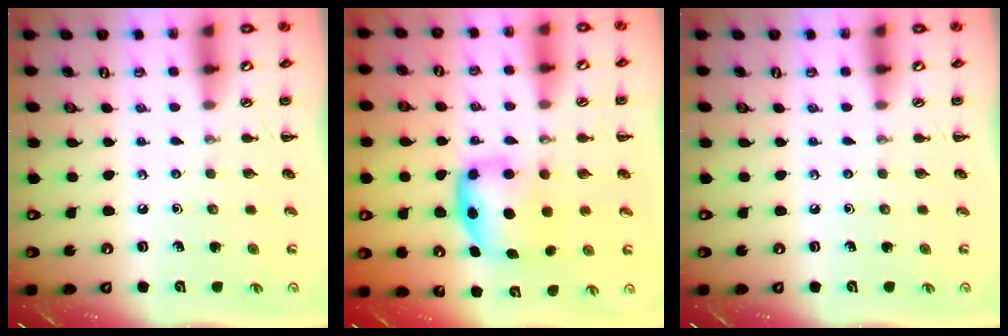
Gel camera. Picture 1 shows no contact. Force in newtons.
{"total": 6.2, "press": 6.2, "slide": 0.8}
{"total": 0.0}